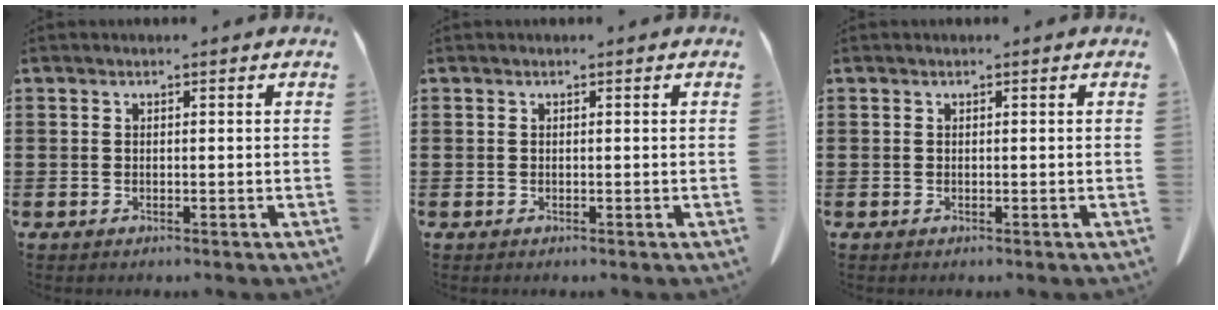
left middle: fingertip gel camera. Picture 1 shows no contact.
{"total": 0.0}
{"total": 0.0}